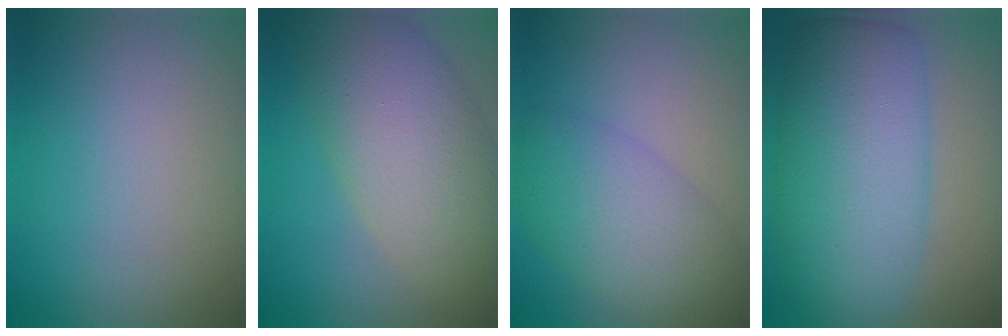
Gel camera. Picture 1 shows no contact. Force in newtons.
{"total": 9.1, "press": 9.1, "slide": 0.3}
{"total": 5.9, "press": 5.9, "slide": 0.1}
{"total": 10.2, "press": 10.2, "slide": 0.3}